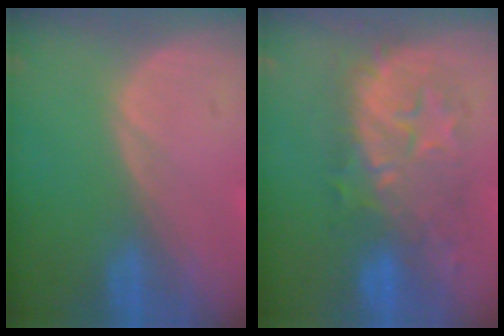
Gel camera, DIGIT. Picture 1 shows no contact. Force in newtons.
{"total": 9.0, "press": 8.9, "slide": 1.1}